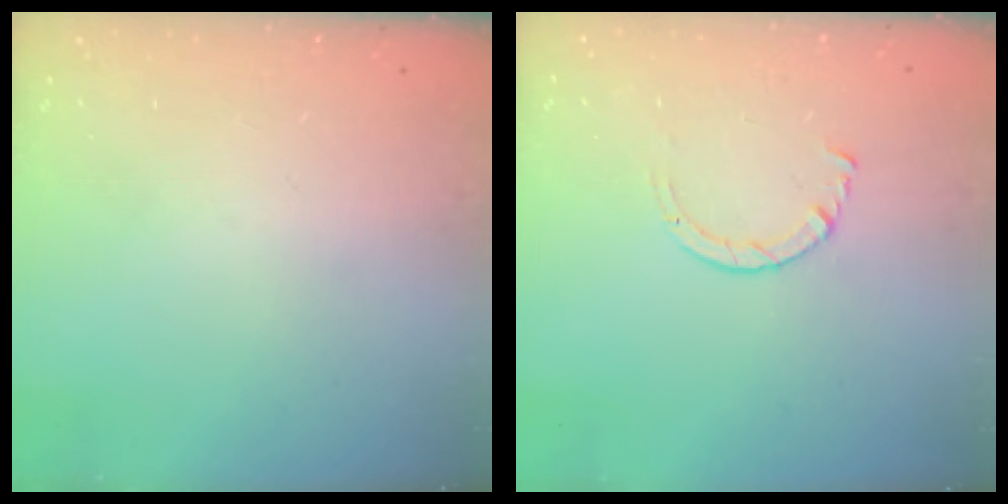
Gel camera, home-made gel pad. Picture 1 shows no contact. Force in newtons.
{"total": 2.9, "press": 2.8, "slide": 0.3}